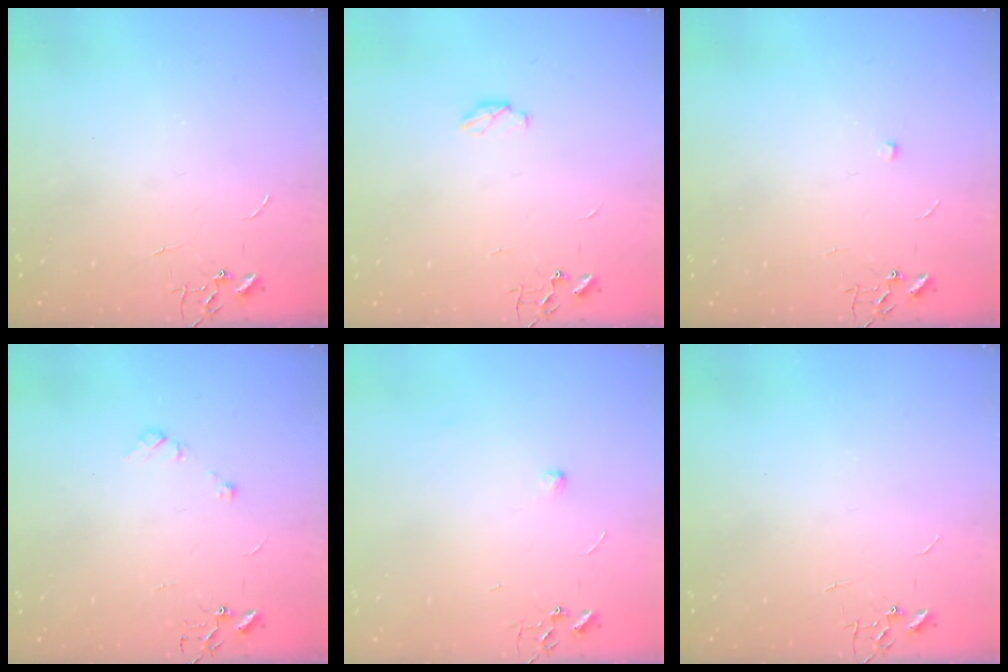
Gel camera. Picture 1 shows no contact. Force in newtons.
{"total": 4.0, "press": 3.9, "slide": 0.6}
{"total": 4.4, "press": 4.3, "slide": 0.7}
{"total": 4.9, "press": 4.8, "slide": 1.2}
{"total": 5.2, "press": 5.2, "slide": 0.7}
{"total": 0.0}